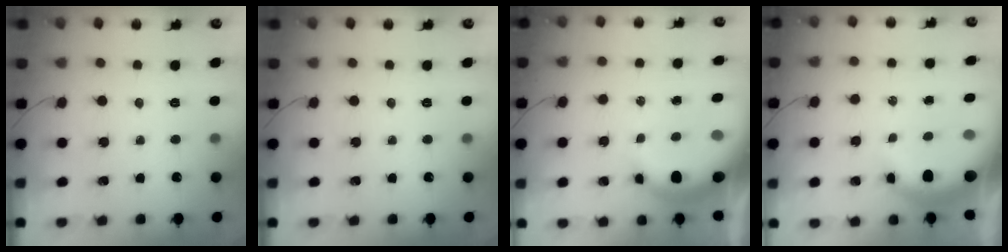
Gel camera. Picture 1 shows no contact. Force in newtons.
{"total": 0.0}
{"total": 8.6, "press": 8.5, "slide": 1.6}
{"total": 7.9, "press": 7.8, "slide": 1.3}